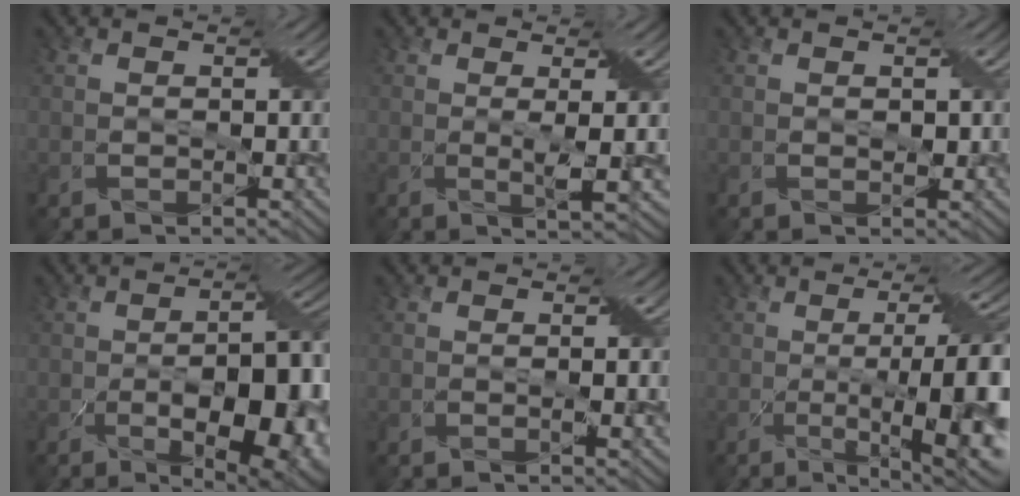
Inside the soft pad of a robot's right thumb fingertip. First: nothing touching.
{"total": 3.6, "force": [0.3, 0.4, 3.6], "torque": [-0.071, 0.003, 0.005]}
{"total": 0.7, "force": [0.2, 0.5, 0.5], "torque": [-0.008, -0.002, 0.005]}
{"total": 14.7, "force": [-4.5, 6.0, 12.7], "torque": [-0.179, -0.011, -0.058]}
{"total": 2.1, "force": [0.0, 0.3, 2.1], "torque": [-0.033, 0.002, 0.001]}
{"total": 15.4, "force": [-2.4, 3.9, 14.7], "torque": [-0.188, -0.005, -0.028]}